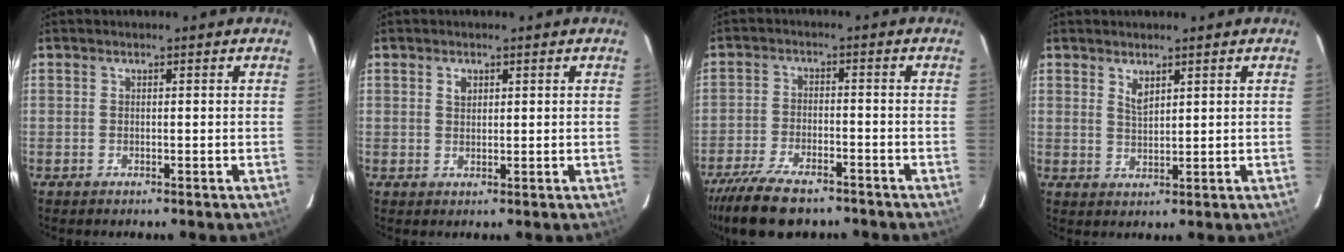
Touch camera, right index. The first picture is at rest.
{"total": 1.7, "force": [0.8, 1.2, 0.9], "torque": [-0.015, 0.006, 0.013]}
{"total": 13.3, "force": [-10.4, 4.7, 6.7], "torque": [-0.159, -0.027, -0.181]}
{"total": 2.6, "force": [1.8, 1.0, 1.6], "torque": [-0.030, -0.003, 0.032]}